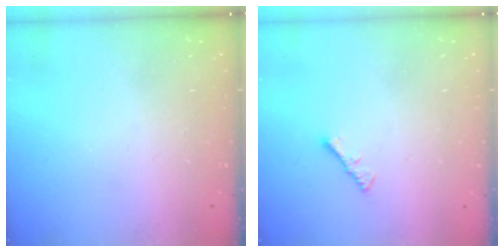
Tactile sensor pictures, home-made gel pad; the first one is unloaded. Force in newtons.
{"total": 1.1, "press": 1.1, "slide": 0.4}